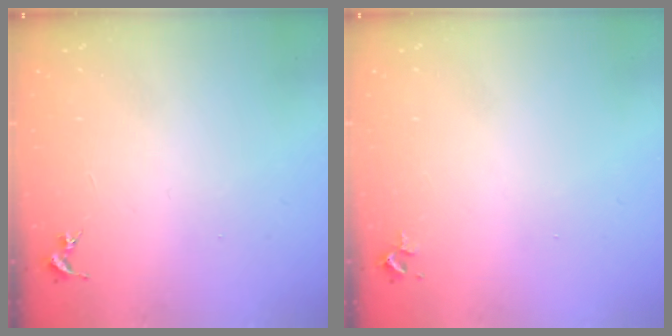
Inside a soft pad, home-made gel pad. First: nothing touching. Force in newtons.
{"total": 2.2, "press": 2.2, "slide": 0.3}